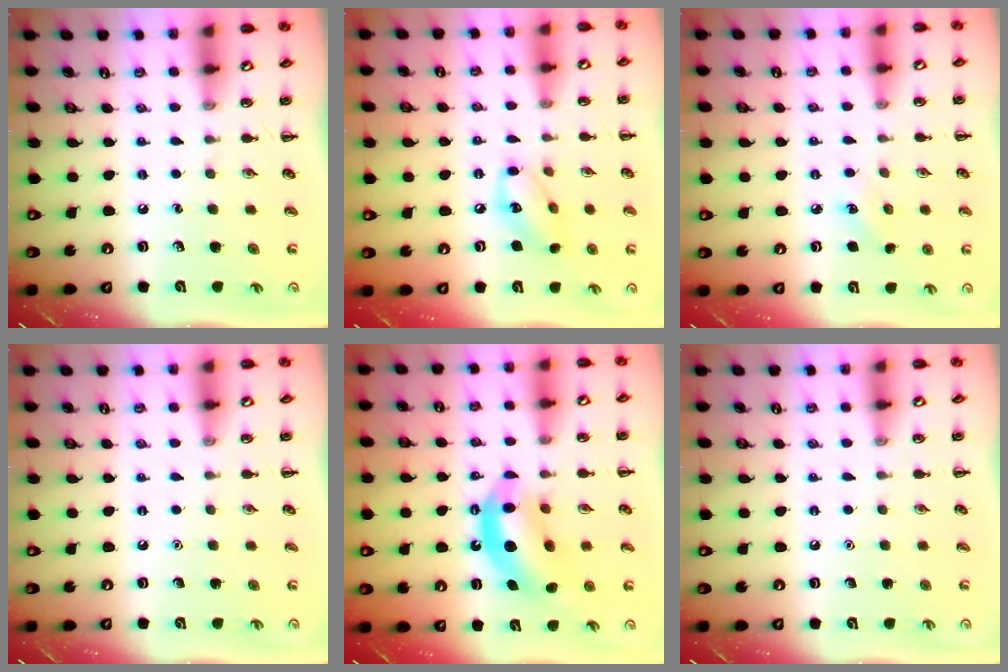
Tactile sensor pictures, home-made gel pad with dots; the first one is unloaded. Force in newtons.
{"total": 10.0, "press": 9.9, "slide": 1.0}
{"total": 4.3, "press": 4.2, "slide": 1.1}
{"total": 1.6, "press": 1.6, "slide": 0.1}
{"total": 12.6, "press": 12.2, "slide": 3.2}
{"total": 1.5, "press": 1.5, "slide": 0.2}